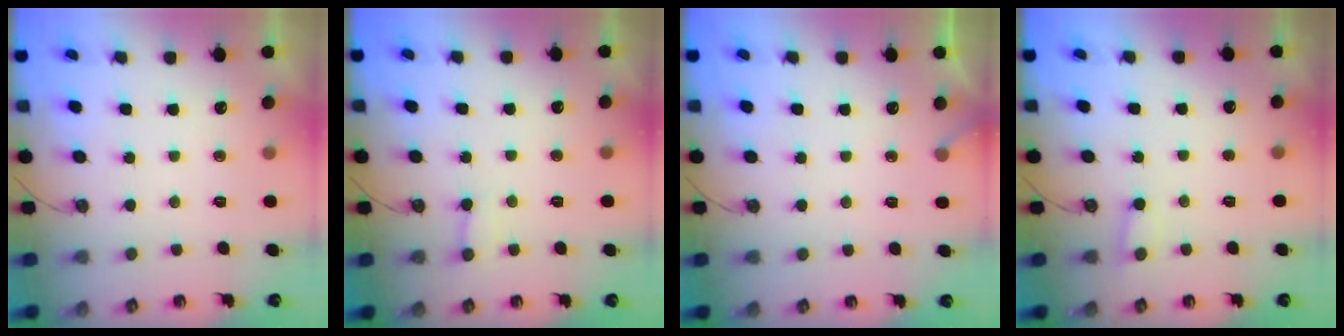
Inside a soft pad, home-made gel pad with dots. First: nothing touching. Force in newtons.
{"total": 5.9, "press": 5.8, "slide": 0.6}
{"total": 3.9, "press": 3.9, "slide": 0.2}
{"total": 3.9, "press": 3.9, "slide": 0.4}